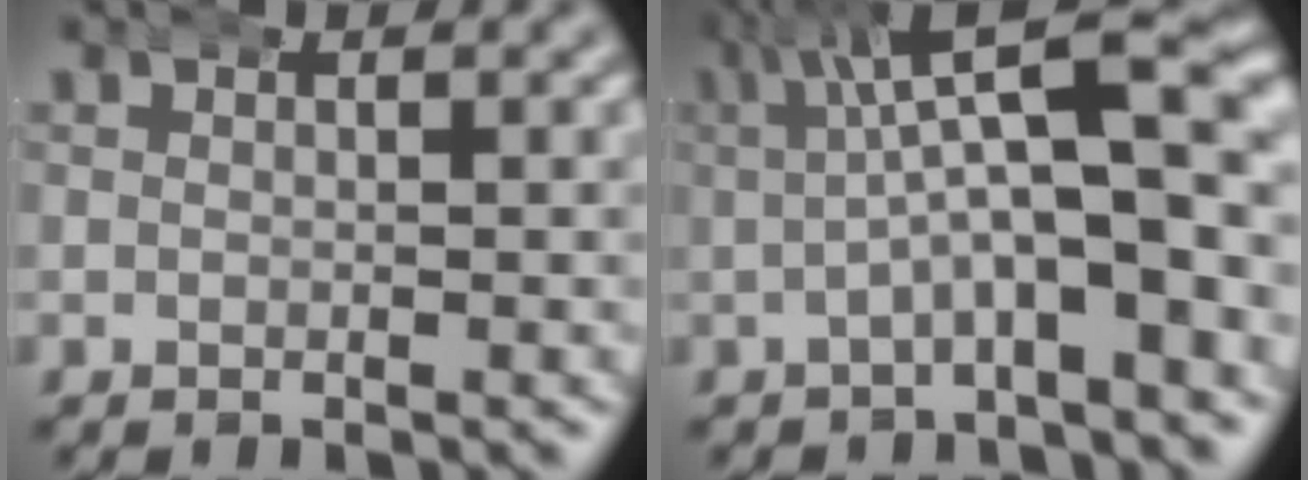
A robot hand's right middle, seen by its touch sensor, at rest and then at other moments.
{"total": 8.1, "force": [0.5, 2.6, 7.7], "torque": [-0.100, 0.011, 0.004]}